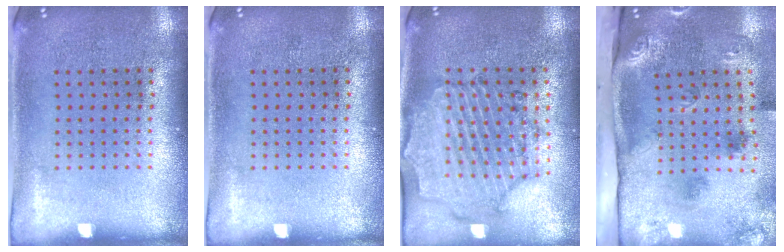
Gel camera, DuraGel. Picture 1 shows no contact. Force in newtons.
{"total": 0.0}
{"total": 1.7, "press": 1.6, "slide": 0.3}
{"total": 3.5, "press": 2.2, "slide": 2.7}